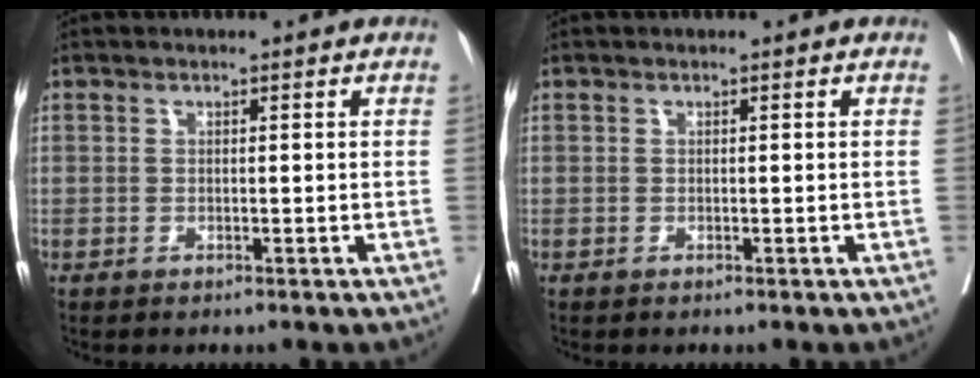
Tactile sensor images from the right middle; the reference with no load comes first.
{"total": 0.0}